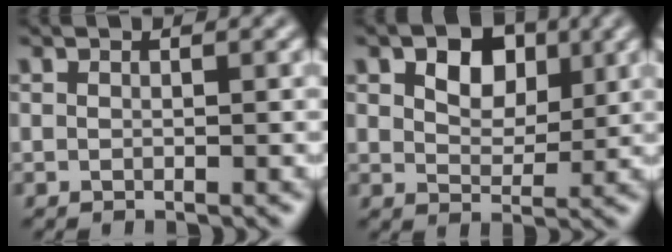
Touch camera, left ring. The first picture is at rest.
{"total": 5.0, "force": [2.1, 3.2, 3.2], "torque": [-0.049, 0.001, 0.022]}